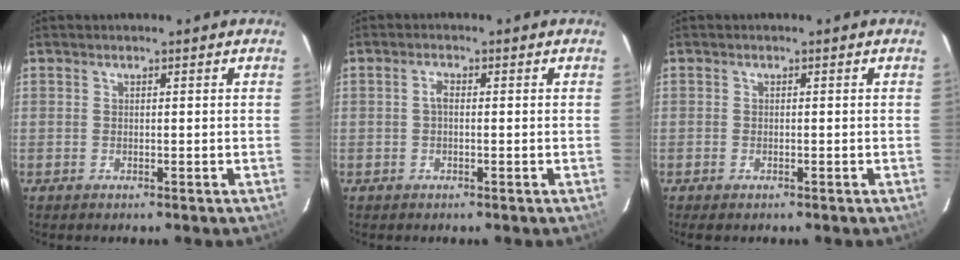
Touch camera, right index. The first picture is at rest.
{"total": 1.3, "force": [-0.2, 0.7, 1.1], "torque": [-0.022, 0.007, -0.006]}
{"total": 1.2, "force": [-0.9, 0.6, 0.5], "torque": [-0.010, -0.004, -0.018]}